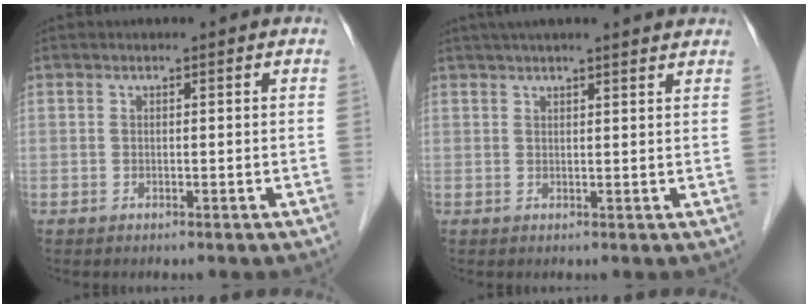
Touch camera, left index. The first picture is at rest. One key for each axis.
{"total": 10.6, "fx": 9.3, "fy": 1.0, "fz": 5.0, "tx": -0.071, "ty": 0.030, "tz": 0.113}